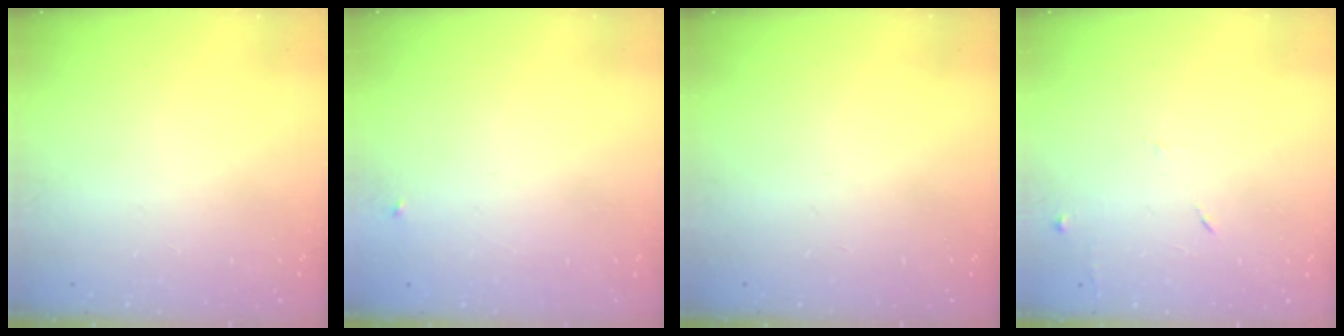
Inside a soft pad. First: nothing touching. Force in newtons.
{"total": 2.3, "press": 2.3, "slide": 0.2}
{"total": 0.0}
{"total": 5.2, "press": 5.1, "slide": 0.6}